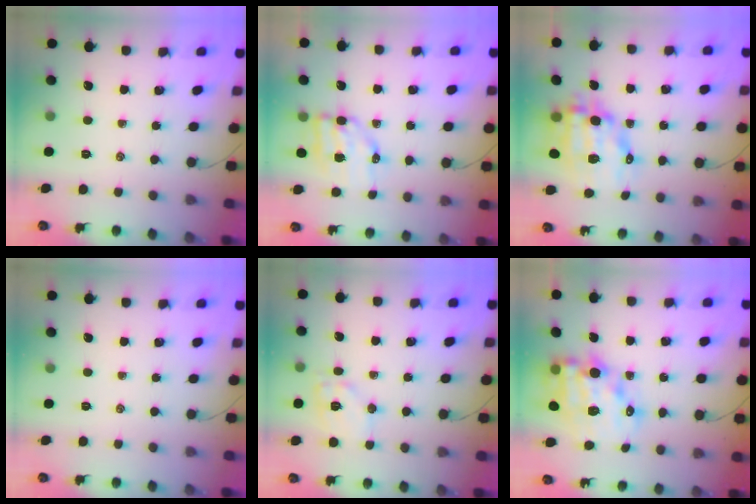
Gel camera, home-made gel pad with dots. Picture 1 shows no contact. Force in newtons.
{"total": 7.7, "press": 7.6, "slide": 1.1}
{"total": 11.9, "press": 11.5, "slide": 2.7}
{"total": 0.0}
{"total": 10.7, "press": 10.7, "slide": 1.0}
{"total": 16.1, "press": 15.8, "slide": 3.4}